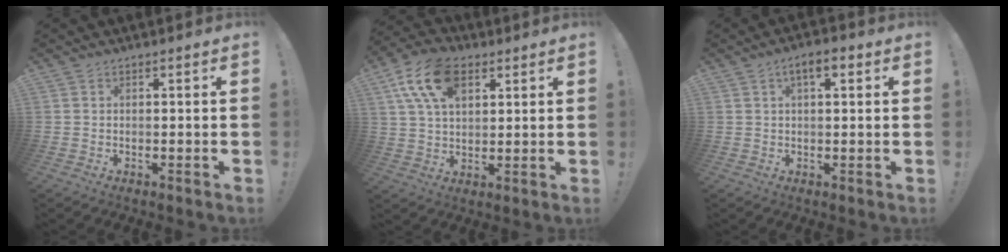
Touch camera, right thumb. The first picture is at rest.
{"total": 15.4, "force": [7.0, 9.0, 10.3], "torque": [-0.185, -0.014, 0.128]}
{"total": 5.2, "force": [1.9, 2.1, 4.3], "torque": [-0.064, 0.002, 0.028]}